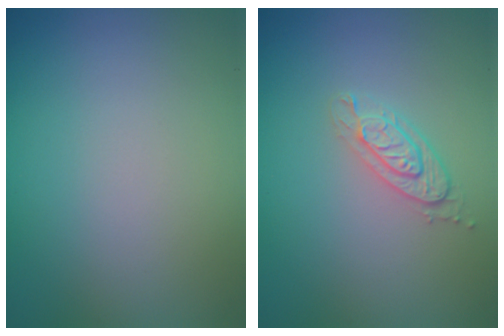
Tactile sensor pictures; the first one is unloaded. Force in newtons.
{"total": 2.0, "press": 1.9, "slide": 0.6}